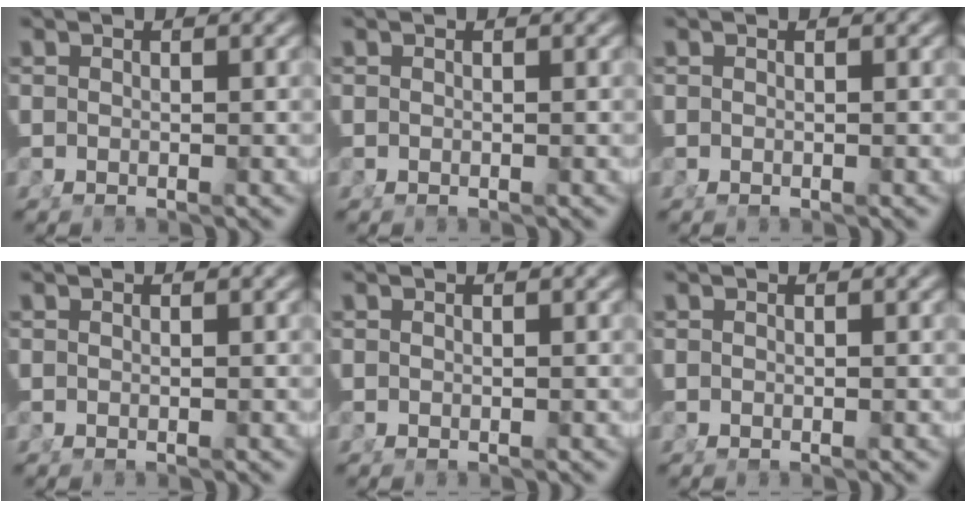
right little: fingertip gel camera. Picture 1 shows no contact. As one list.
[{"total": 0.0}, {"total": 0.0}, {"total": 0.0}, {"total": 0.0}, {"total": 0.0}]